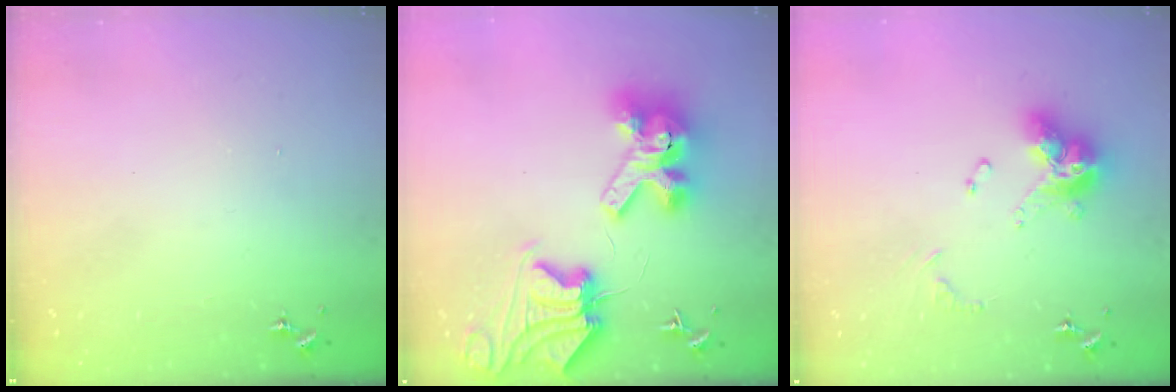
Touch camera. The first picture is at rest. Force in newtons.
{"total": 15.4, "press": 15.3, "slide": 1.9}
{"total": 15.1, "press": 15.0, "slide": 1.4}